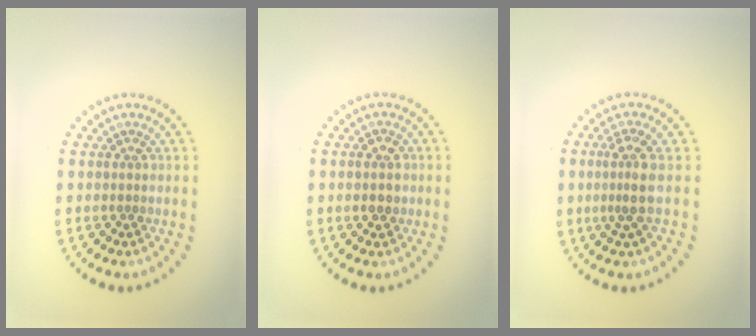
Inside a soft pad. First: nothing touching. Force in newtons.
{"total": 1.4, "press": 1.4, "slide": 0.2}
{"total": 2.5, "press": 1.9, "slide": 1.7}